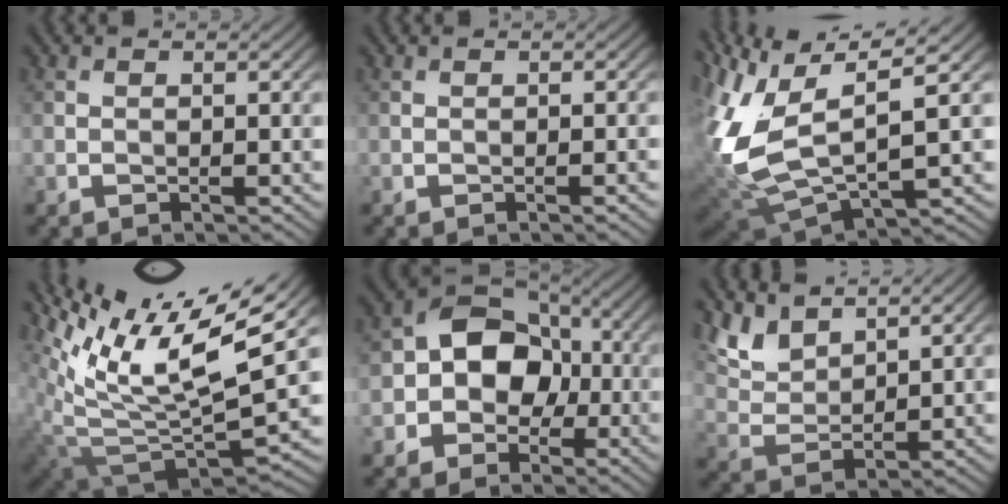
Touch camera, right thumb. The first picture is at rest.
{"total": 0.6, "force": [-0.2, 0.1, 0.5], "torque": [-0.008, 0.001, -0.003]}
{"total": 13.7, "force": [3.1, 5.8, 12.0], "torque": [-0.295, -0.003, 0.073]}
{"total": 14.4, "force": [7.7, 5.0, 11.1], "torque": [-0.238, 0.010, 0.147]}
{"total": 8.3, "force": [-1.5, 6.5, 4.8], "torque": [-0.071, 0.007, -0.053]}
{"total": 5.7, "force": [4.5, 2.1, 2.6], "torque": [-0.072, -0.001, 0.096]}